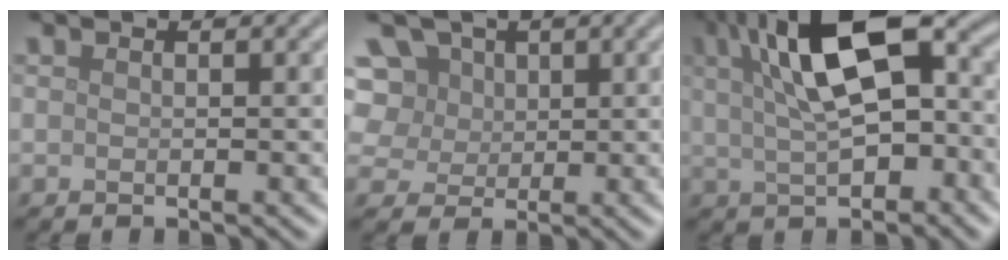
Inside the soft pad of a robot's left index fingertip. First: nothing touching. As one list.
[{"total": 9.2, "force": [4.0, 7.2, 4.1], "torque": [-0.085, 0.030, 0.053]}, {"total": 11.1, "force": [2.6, 5.1, 9.6], "torque": [-0.164, 0.017, 0.037]}]